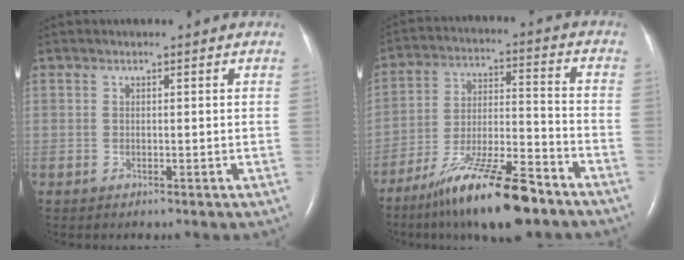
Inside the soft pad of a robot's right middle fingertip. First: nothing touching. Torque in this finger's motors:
{"motor_torque": [1.08, -1.06, 0.34, 0.12]}